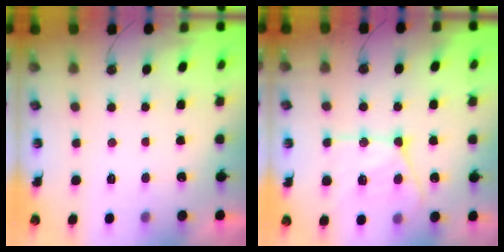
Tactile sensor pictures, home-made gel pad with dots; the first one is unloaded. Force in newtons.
{"total": 16.5, "press": 16.4, "slide": 1.7}